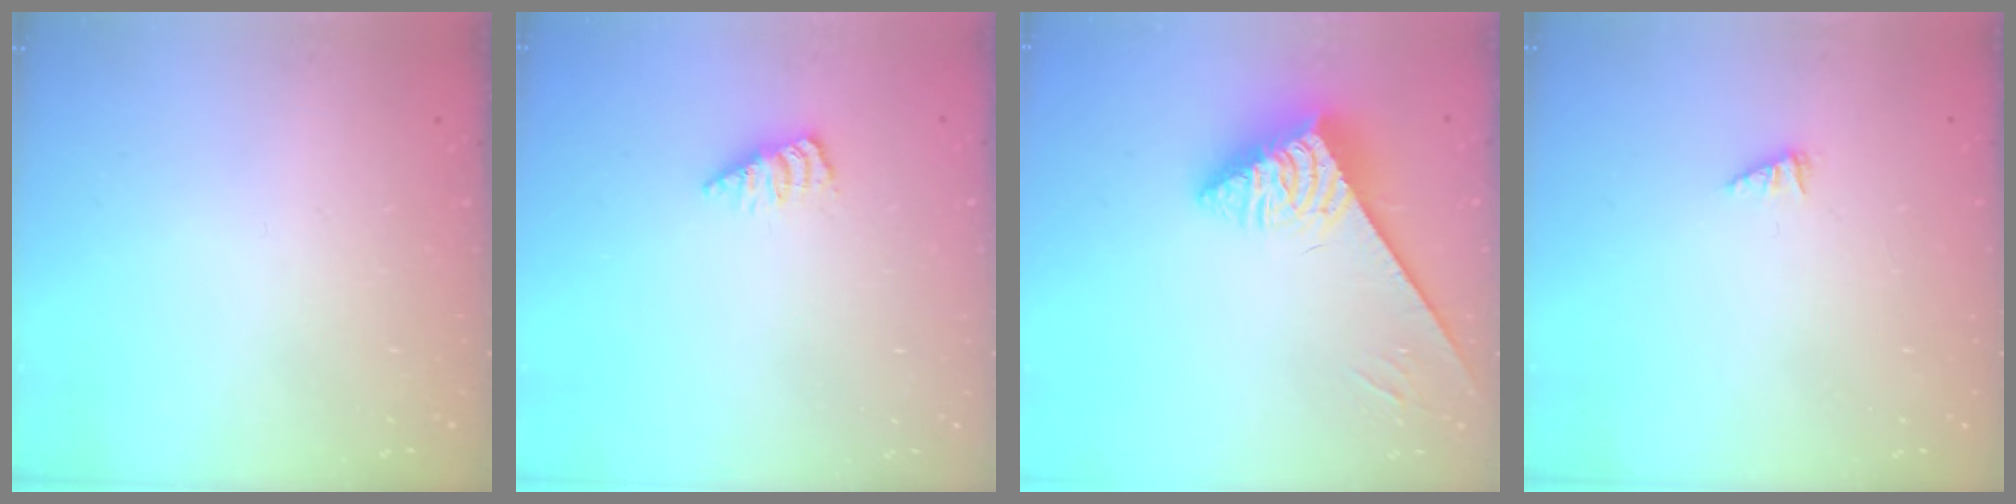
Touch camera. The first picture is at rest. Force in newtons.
{"total": 1.9, "press": 1.9, "slide": 0.3}
{"total": 3.7, "press": 3.7, "slide": 0.6}
{"total": 0.7, "press": 0.6, "slide": 0.2}